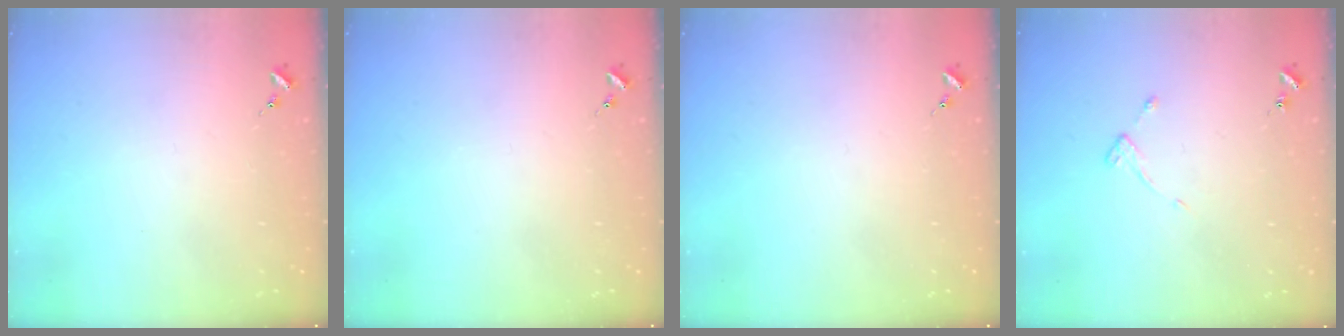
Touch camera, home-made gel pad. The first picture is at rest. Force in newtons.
{"total": 0.0}
{"total": 0.0}
{"total": 3.6, "press": 3.6, "slide": 0.6}